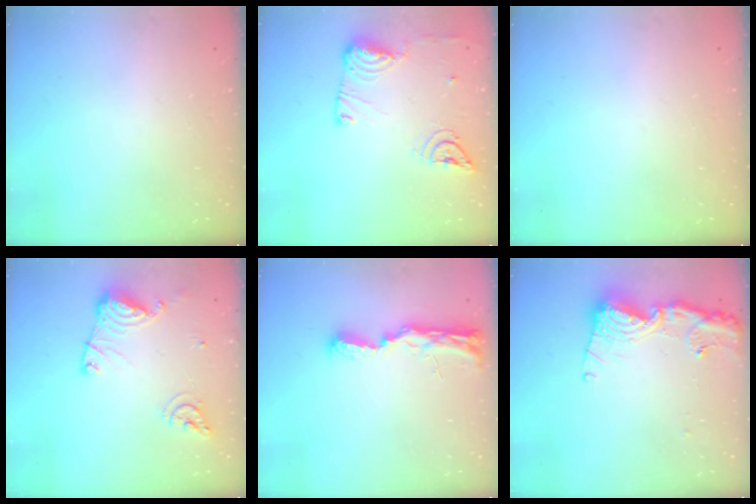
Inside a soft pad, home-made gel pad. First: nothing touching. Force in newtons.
{"total": 12.8, "press": 12.7, "slide": 1.6}
{"total": 0.0}
{"total": 13.6, "press": 13.5, "slide": 1.5}
{"total": 11.2, "press": 9.8, "slide": 5.4}
{"total": 14.4, "press": 14.3, "slide": 1.9}